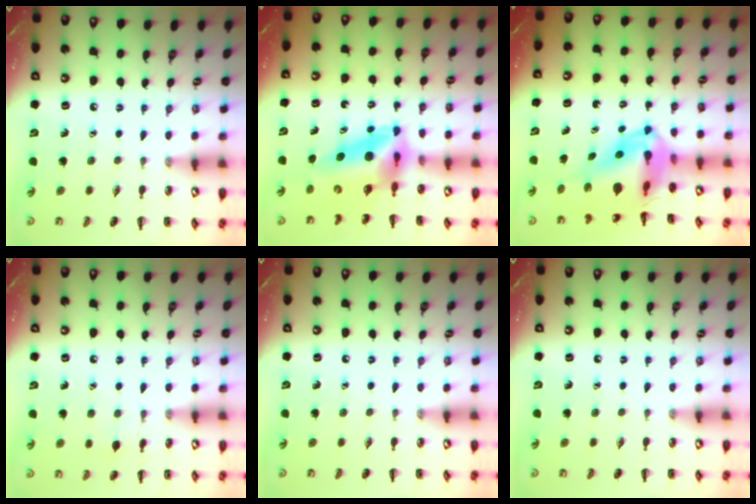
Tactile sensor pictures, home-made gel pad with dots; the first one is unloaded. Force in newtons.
{"total": 9.6, "press": 9.2, "slide": 3.0}
{"total": 9.6, "press": 9.1, "slide": 3.0}
{"total": 6.5, "press": 6.3, "slide": 1.7}
{"total": 0.0}
{"total": 0.0}